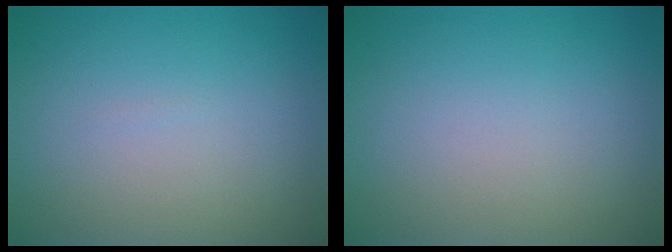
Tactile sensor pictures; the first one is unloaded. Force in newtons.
{"total": 0.0}